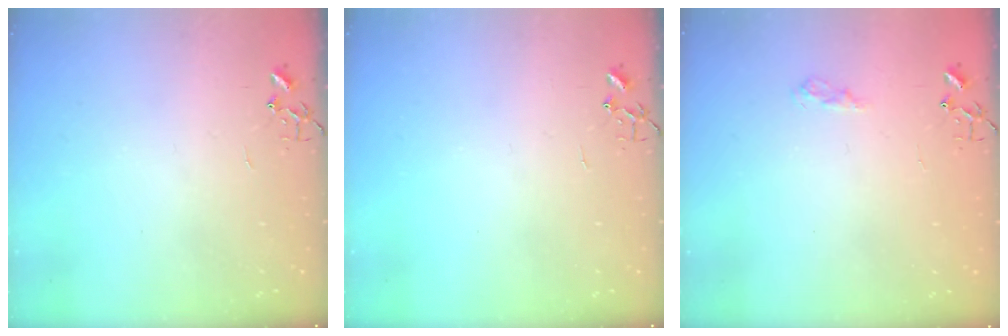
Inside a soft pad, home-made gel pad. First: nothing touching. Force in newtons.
{"total": 0.0}
{"total": 6.5, "press": 6.5, "slide": 0.8}